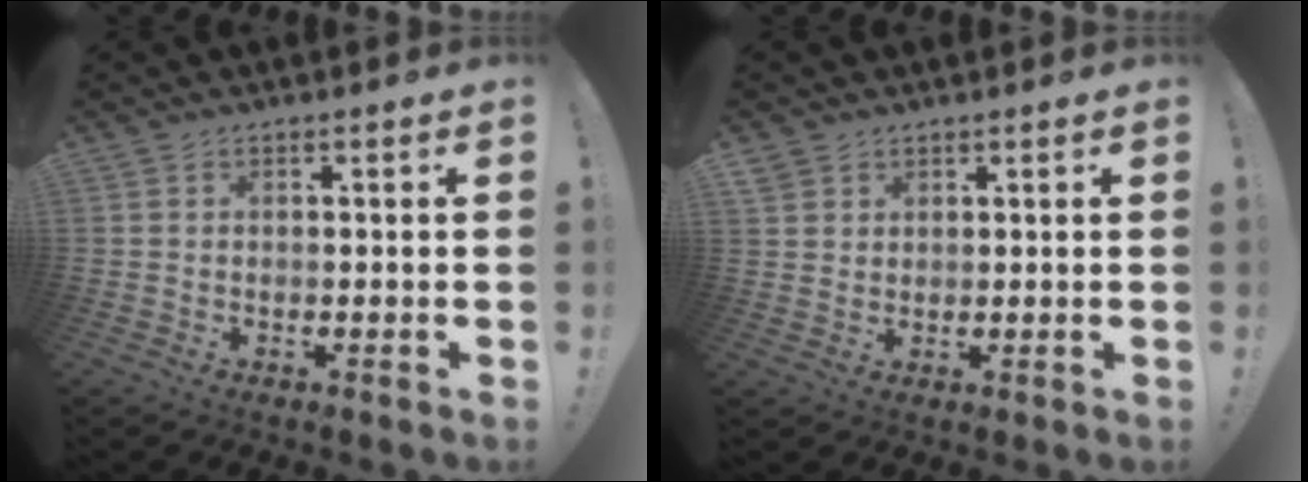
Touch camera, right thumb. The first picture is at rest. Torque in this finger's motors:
{"motor_torque": [-0.36, 2.08, 0.00, 0.70, 0.14]}